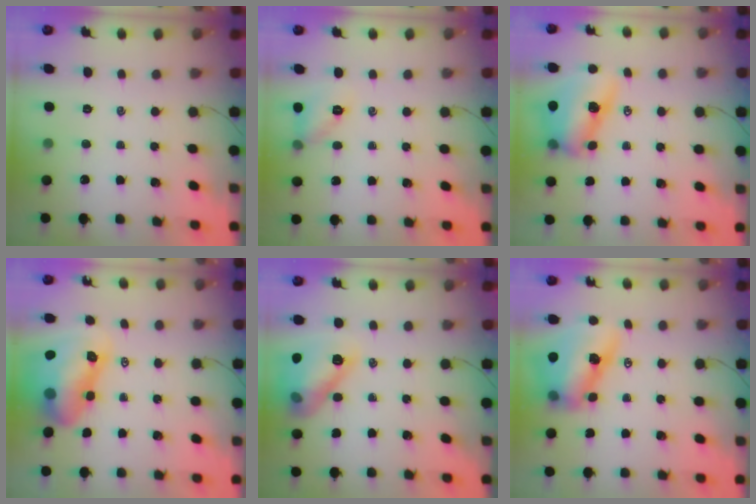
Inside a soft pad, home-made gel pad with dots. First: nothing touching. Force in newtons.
{"total": 8.1, "press": 8.0, "slide": 1.1}
{"total": 12.4, "press": 12.1, "slide": 2.6}
{"total": 13.0, "press": 12.5, "slide": 3.6}
{"total": 14.3, "press": 14.2, "slide": 1.1}
{"total": 12.9, "press": 12.4, "slide": 3.6}